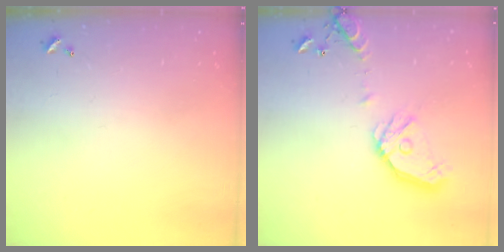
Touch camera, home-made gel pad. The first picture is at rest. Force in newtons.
{"total": 15.7, "press": 15.4, "slide": 2.5}